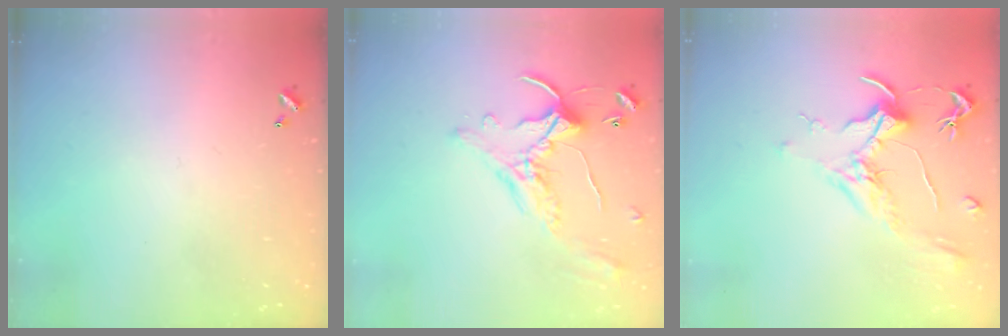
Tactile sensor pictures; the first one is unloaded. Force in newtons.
{"total": 0.9, "press": 0.1, "slide": 0.9}
{"total": 2.0, "press": 1.7, "slide": 0.9}